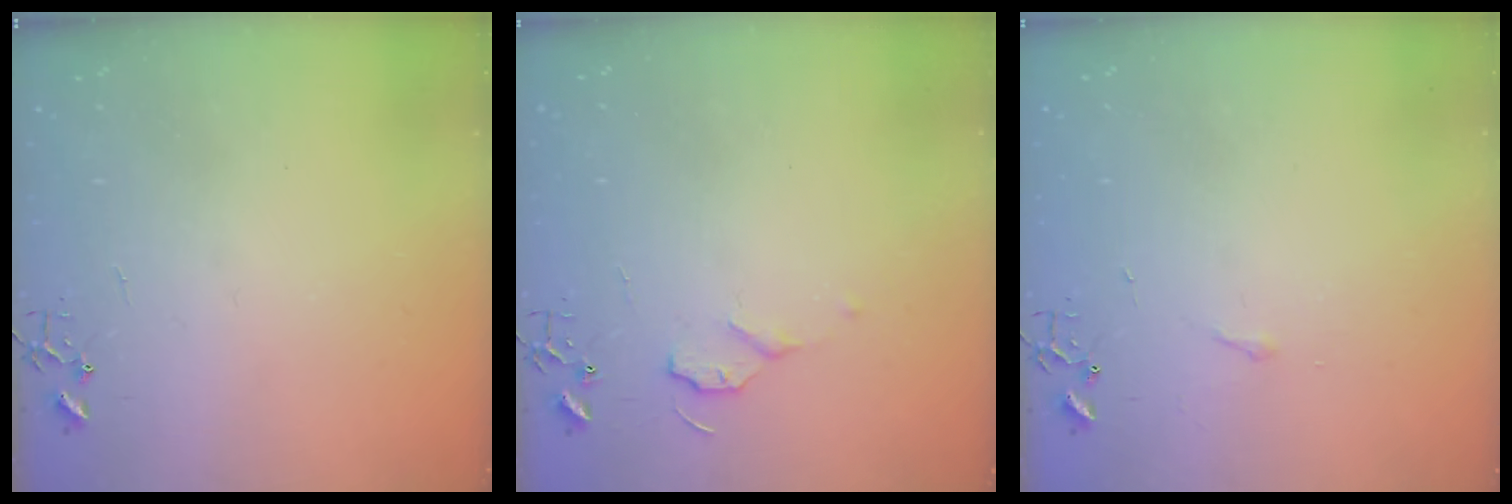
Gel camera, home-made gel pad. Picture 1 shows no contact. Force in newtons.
{"total": 7.0, "press": 6.9, "slide": 0.8}
{"total": 2.9, "press": 2.9, "slide": 0.5}